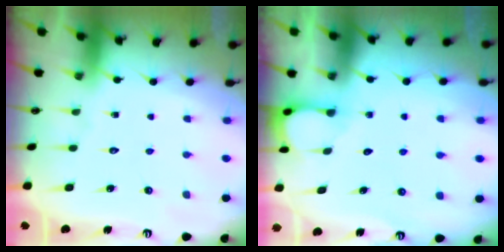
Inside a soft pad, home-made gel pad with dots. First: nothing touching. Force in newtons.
{"total": 2.3, "press": 2.3, "slide": 0.3}